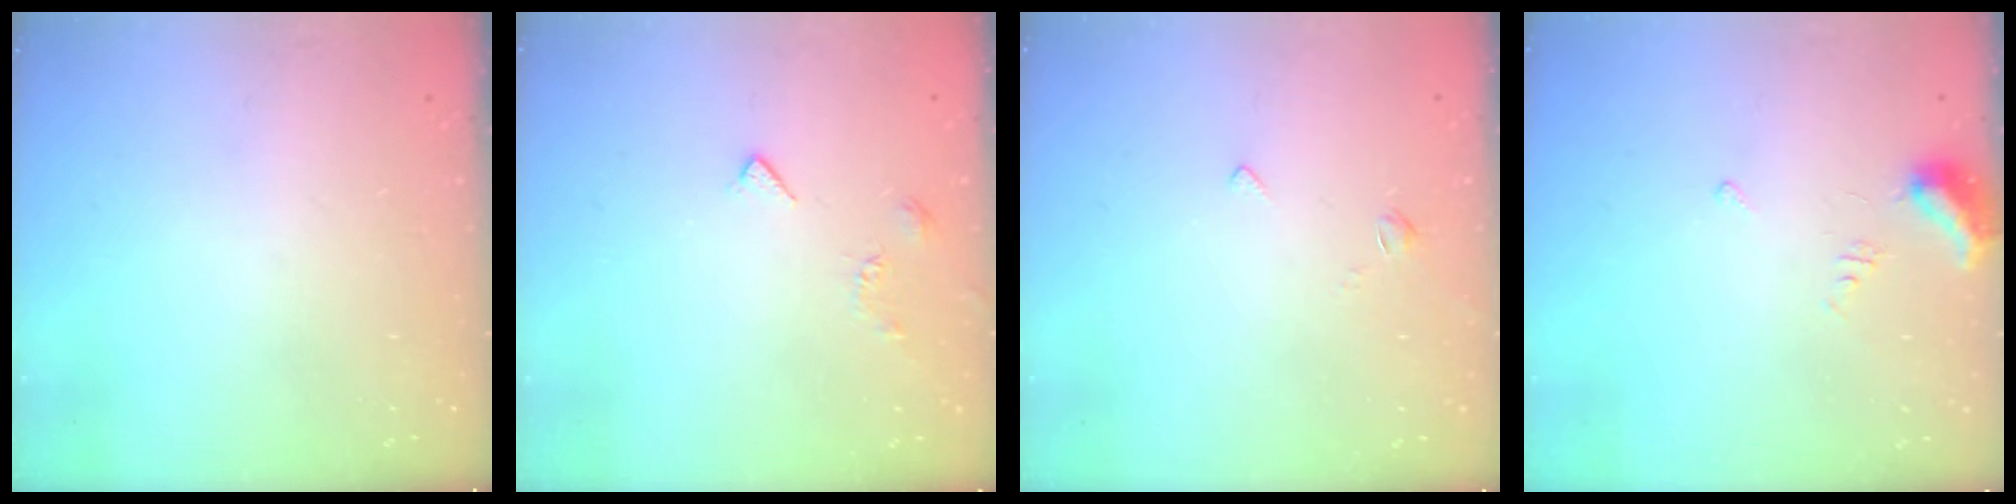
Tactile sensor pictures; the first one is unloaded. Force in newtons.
{"total": 3.8, "press": 3.7, "slide": 0.8}
{"total": 2.2, "press": 2.2, "slide": 0.5}
{"total": 5.1, "press": 5.1, "slide": 0.6}